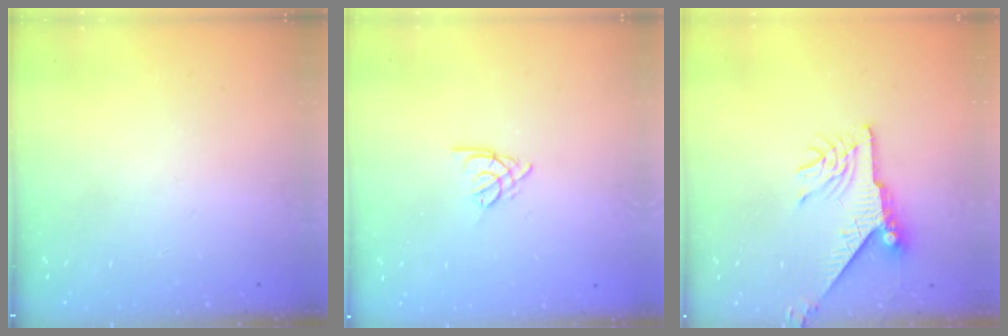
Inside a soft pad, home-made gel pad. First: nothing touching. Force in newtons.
{"total": 2.5, "press": 2.5, "slide": 0.7}
{"total": 9.3, "press": 9.3, "slide": 0.4}